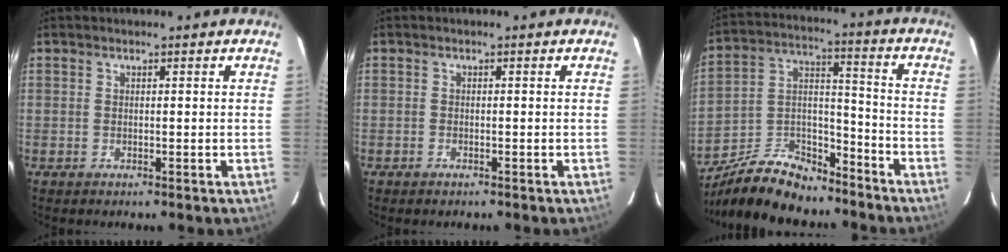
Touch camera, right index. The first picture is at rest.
{"total": 0.8, "force": [-0.6, 0.4, 0.2], "torque": [-0.005, 0.002, -0.011]}
{"total": 16.6, "force": [-12.4, 7.6, 7.9], "torque": [-0.171, 0.029, -0.207]}